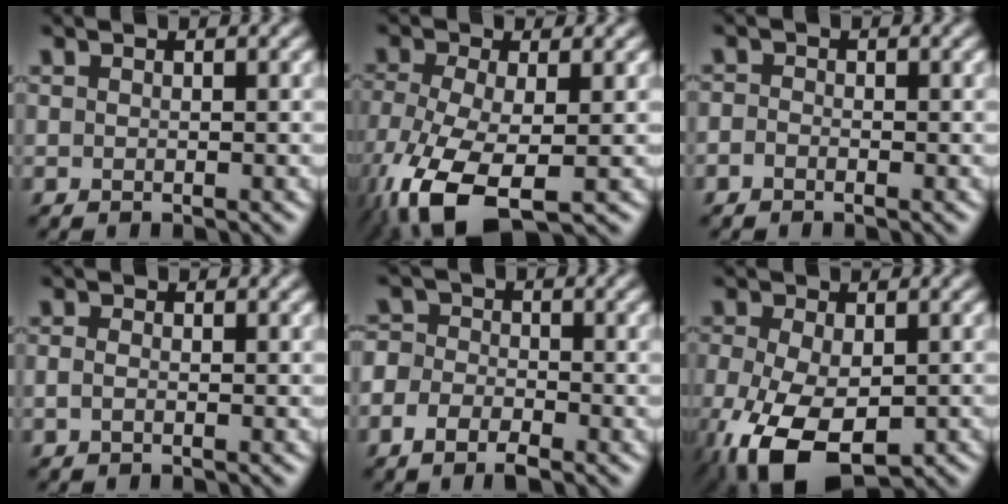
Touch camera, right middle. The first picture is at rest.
{"total": 9.3, "force": [-4.7, 3.8, 7.1], "torque": [-0.165, -0.027, -0.090]}
{"total": 0.9, "force": [-0.6, 0.5, 0.4], "torque": [-0.007, 0.000, -0.014]}
{"total": 0.8, "force": [-0.4, 0.4, 0.6], "torque": [-0.018, -0.003, -0.010]}
{"total": 4.4, "force": [-2.3, 2.9, 2.5], "torque": [-0.029, 0.002, -0.052]}
{"total": 9.3, "force": [-4.0, 4.7, 7.0], "torque": [-0.151, -0.027, -0.062]}